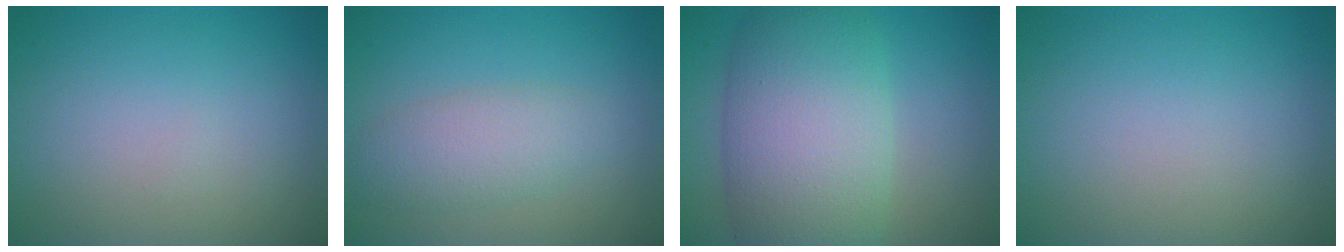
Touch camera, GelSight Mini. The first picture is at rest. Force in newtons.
{"total": 3.5, "press": 3.5, "slide": 0.1}
{"total": 10.8, "press": 10.8, "slide": 0.5}
{"total": 0.0}